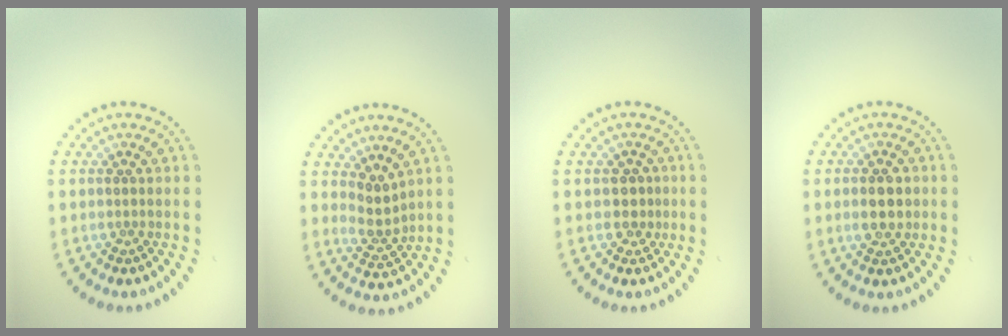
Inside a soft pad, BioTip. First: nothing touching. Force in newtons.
{"total": 2.2, "press": 1.6, "slide": 1.5}
{"total": 1.6, "press": 1.3, "slide": 0.9}
{"total": 2.7, "press": 2.7, "slide": 0.1}